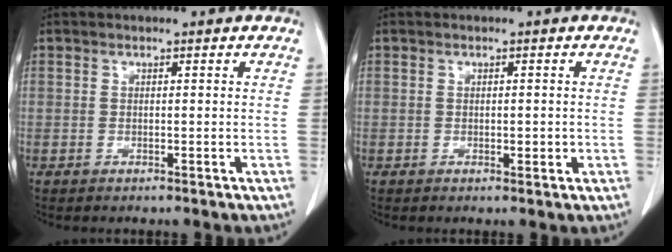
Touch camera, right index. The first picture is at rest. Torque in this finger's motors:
{"motor_torque": [0.02, 0.07, -0.02, 0.04]}